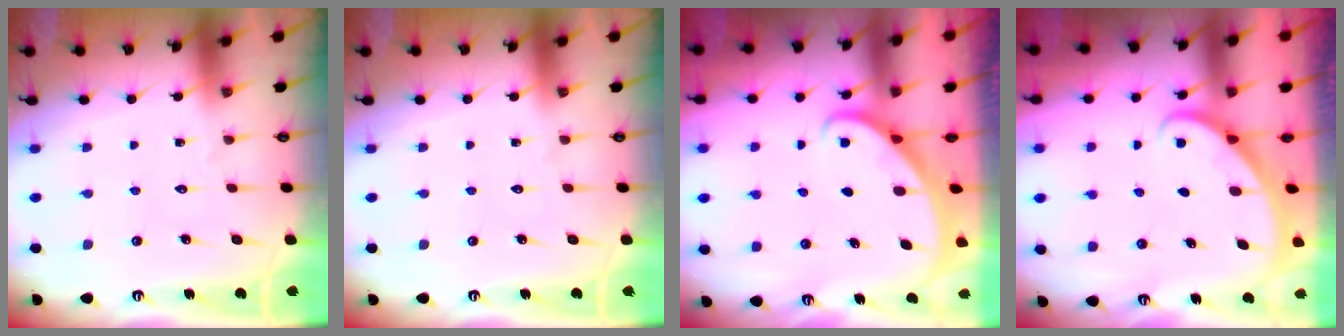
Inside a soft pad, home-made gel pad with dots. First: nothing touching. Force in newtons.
{"total": 0.0}
{"total": 1.8, "press": 1.8, "slide": 0.0}
{"total": 2.1, "press": 2.1, "slide": 0.1}